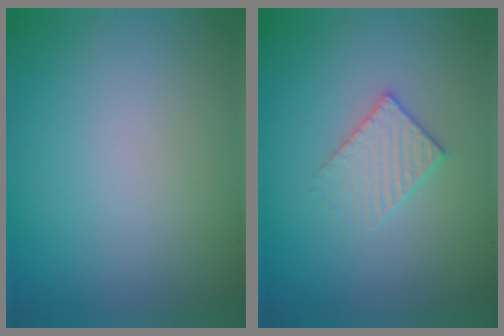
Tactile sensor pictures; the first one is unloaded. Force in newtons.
{"total": 2.3, "press": 2.2, "slide": 0.3}